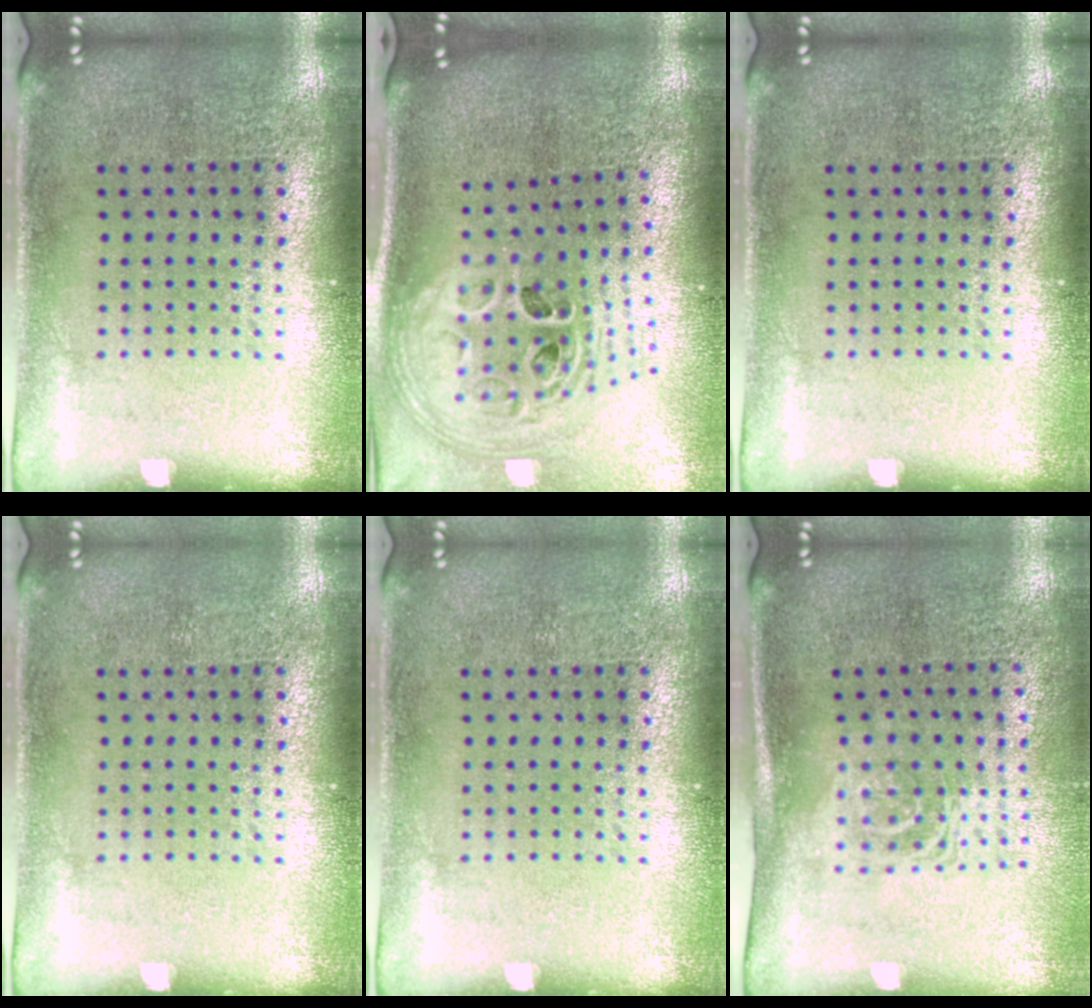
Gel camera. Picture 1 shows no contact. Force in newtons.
{"total": 2.9, "press": 2.0, "slide": 2.1}
{"total": 0.0}
{"total": 0.0}
{"total": 0.0}
{"total": 1.7, "press": 1.2, "slide": 1.1}